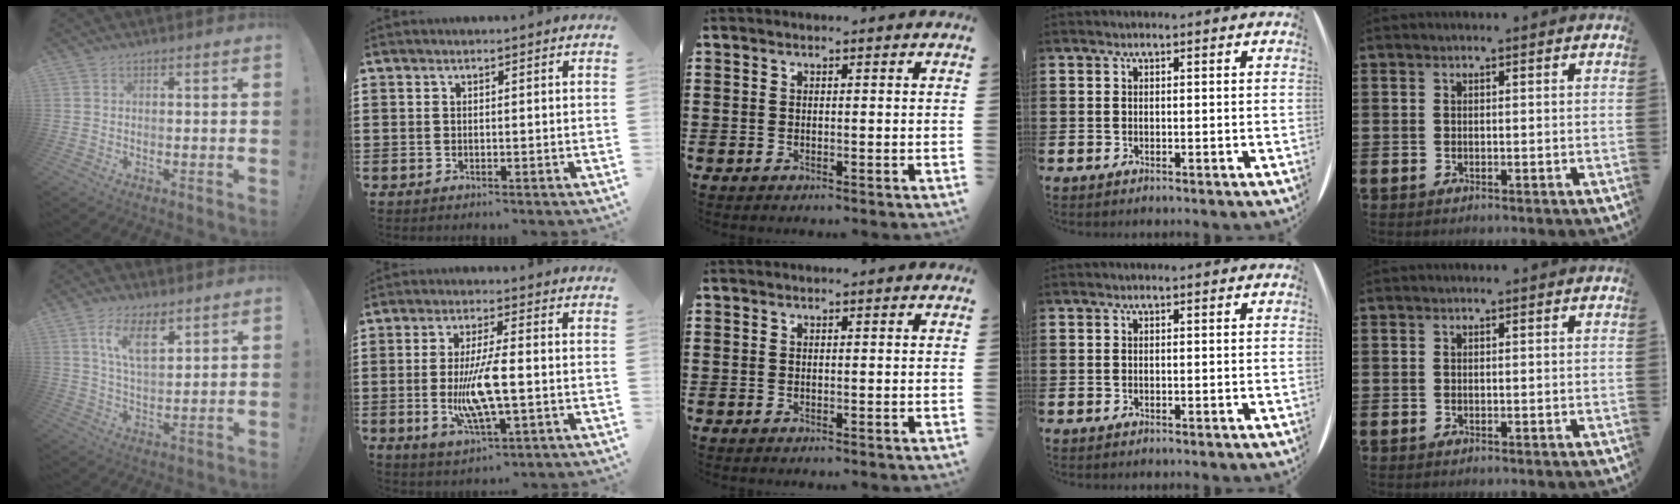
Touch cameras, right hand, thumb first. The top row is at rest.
{"thumb": {"total": 10.0, "force": [5.6, 4.1, 7.1], "torque": [-0.118, -0.018, 0.101]}, "index": {"total": 8.3, "force": [-1.3, 2.1, 8.0], "torque": [-0.169, -0.015, -0.028]}}